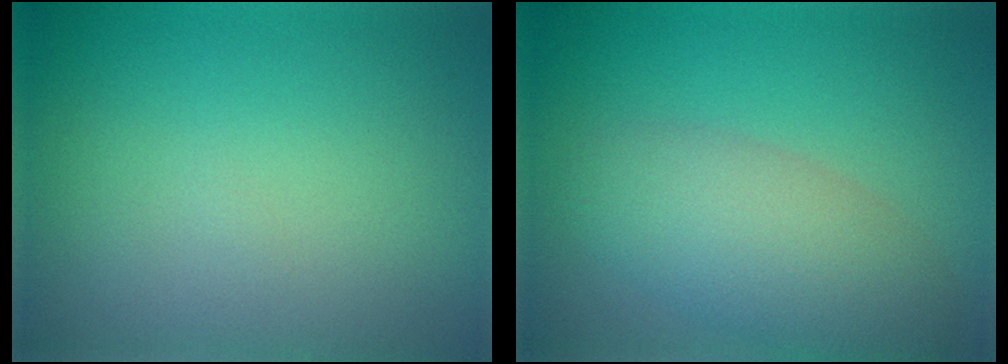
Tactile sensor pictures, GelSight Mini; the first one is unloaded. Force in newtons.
{"total": 4.9, "press": 4.9, "slide": 0.3}